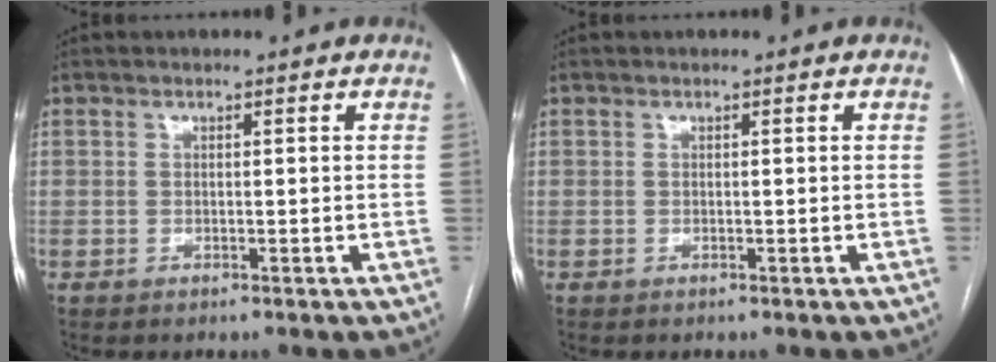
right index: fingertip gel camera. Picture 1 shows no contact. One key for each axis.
{"total": 0.0}